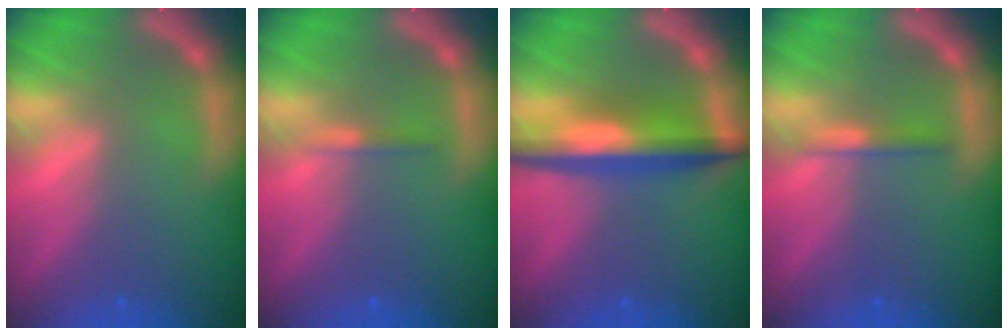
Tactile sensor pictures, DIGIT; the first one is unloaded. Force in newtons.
{"total": 0.9}
{"total": 6.5}
{"total": 1.4}